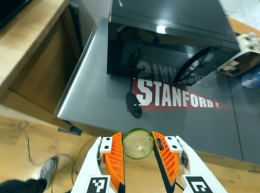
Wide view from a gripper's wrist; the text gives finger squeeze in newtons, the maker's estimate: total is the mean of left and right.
{"total": 7.9, "left": 7.9, "right": 7.9}